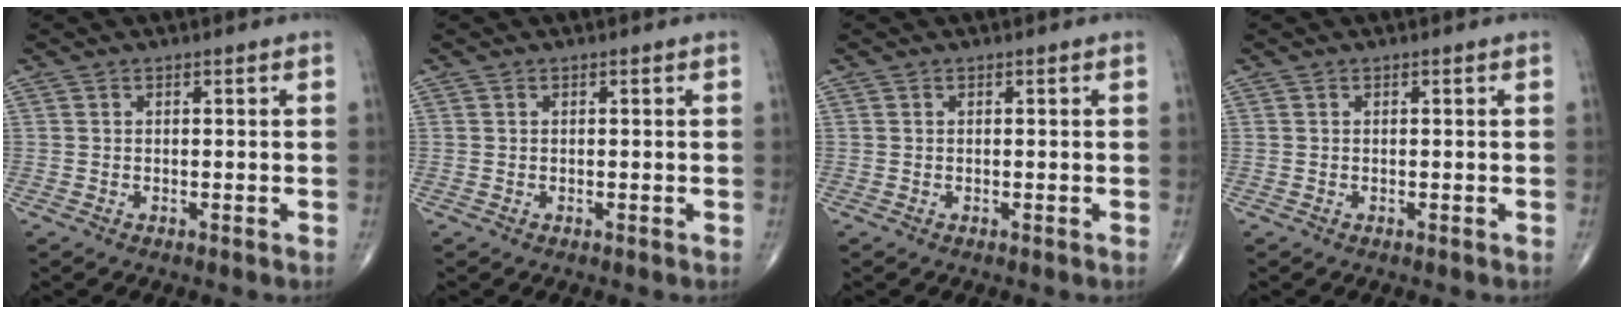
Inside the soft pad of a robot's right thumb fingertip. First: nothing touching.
{"total": 0.0}
{"total": 0.0}
{"total": 0.0}